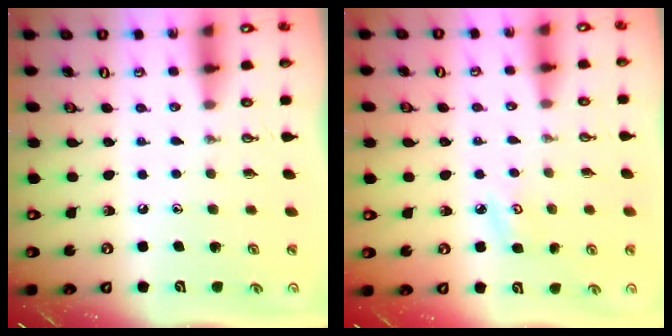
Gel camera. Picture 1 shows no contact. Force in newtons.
{"total": 3.6, "press": 3.6, "slide": 0.4}